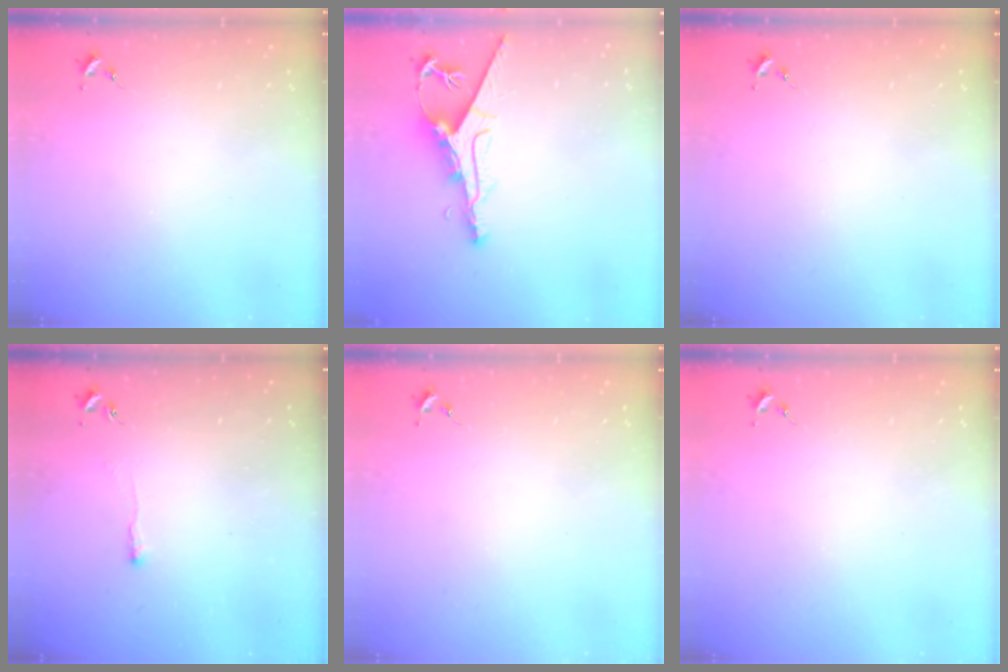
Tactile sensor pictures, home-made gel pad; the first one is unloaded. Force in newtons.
{"total": 9.8, "press": 9.8, "slide": 1.3}
{"total": 0.0}
{"total": 2.5, "press": 2.5, "slide": 0.5}
{"total": 0.0}
{"total": 0.0}